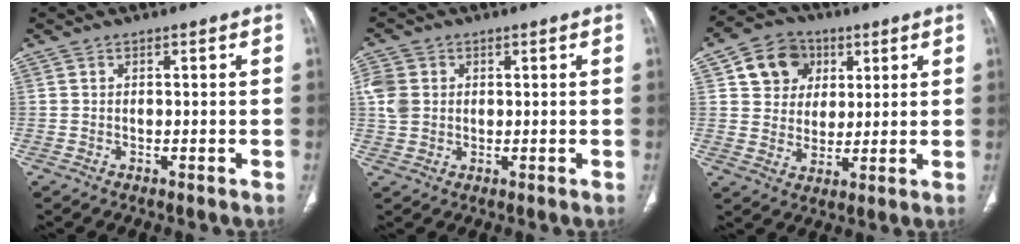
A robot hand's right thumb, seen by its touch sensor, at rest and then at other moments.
{"total": 5.2, "force": [0.8, 4.4, 2.8], "torque": [-0.057, 0.004, 0.017]}
{"total": 10.7, "force": [4.0, 9.0, 4.1], "torque": [-0.036, -0.008, 0.069]}